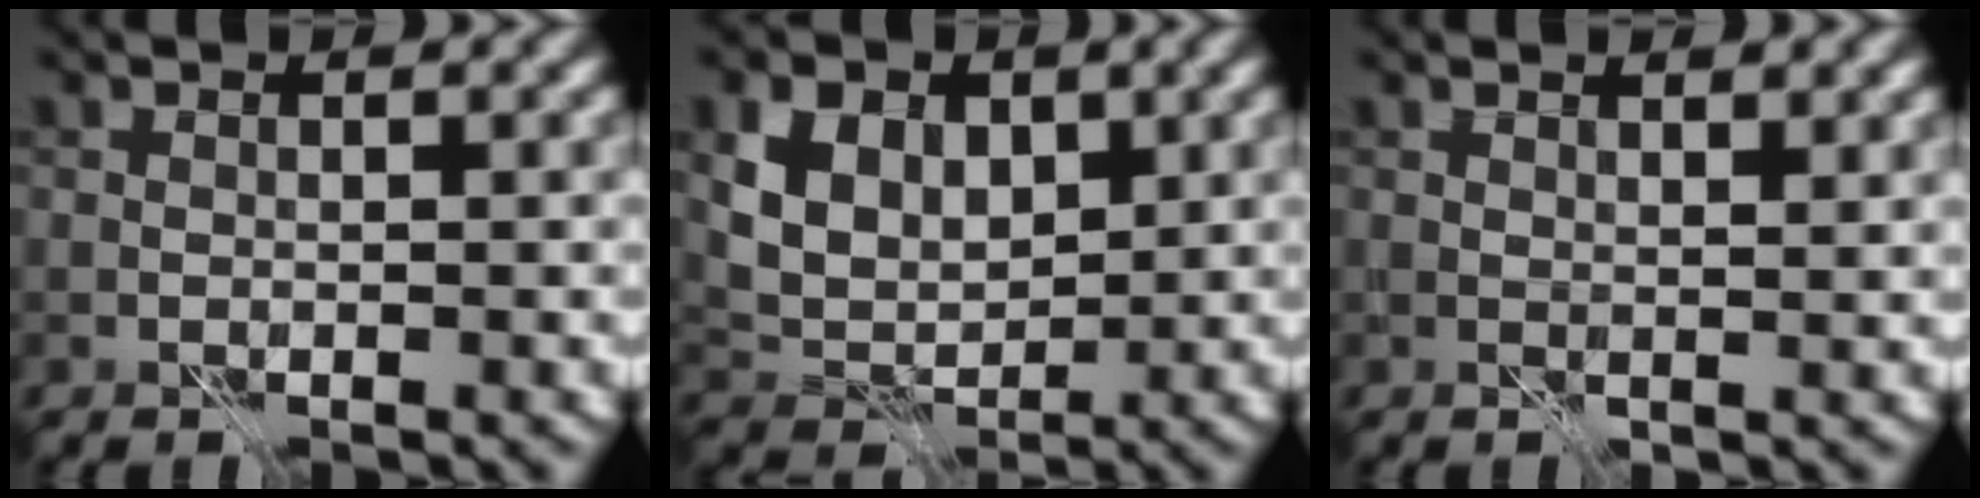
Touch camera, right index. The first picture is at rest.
{"total": 5.2, "force": [2.2, 3.7, 3.0], "torque": [-0.066, -0.004, 0.035]}
{"total": 1.5, "force": [1.1, 0.3, 0.9], "torque": [-0.014, -0.001, 0.017]}